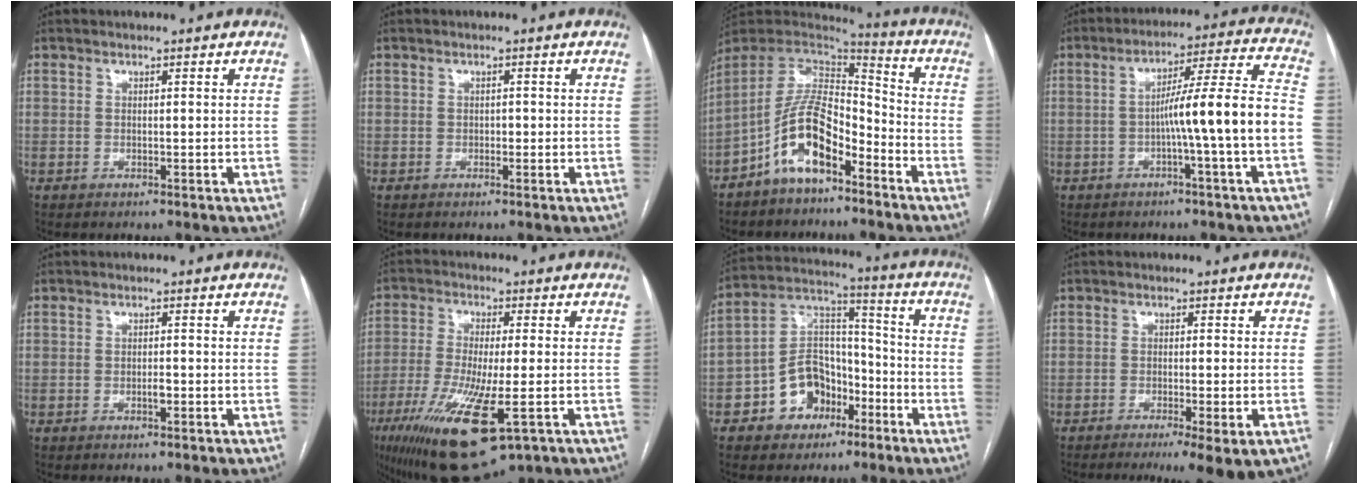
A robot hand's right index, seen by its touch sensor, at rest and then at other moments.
{"total": 0.7, "force": [-0.2, 0.5, 0.4], "torque": [-0.003, 0.003, -0.004]}
{"total": 12.2, "force": [-6.6, 5.1, 9.0], "torque": [-0.177, 0.023, -0.119]}
{"total": 11.9, "force": [-2.8, -1.5, 11.4], "torque": [-0.175, 0.021, -0.044]}
{"total": 1.1, "force": [-0.4, 0.3, 1.0], "torque": [-0.018, 0.000, -0.008]}
{"total": 16.4, "force": [-7.1, 3.4, 14.4], "torque": [-0.277, -0.046, -0.114]}
{"total": 11.2, "force": [-5.2, 8.3, 5.4], "torque": [-0.108, 0.038, -0.084]}
{"total": 7.5, "force": [-4.5, 0.8, 5.9], "torque": [-0.076, -0.016, -0.067]}